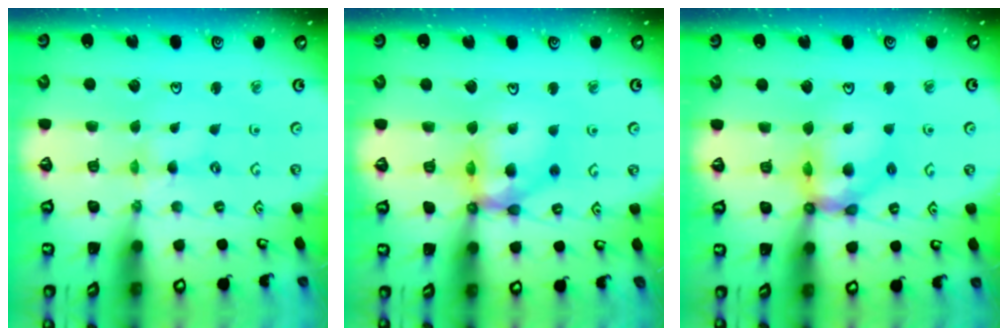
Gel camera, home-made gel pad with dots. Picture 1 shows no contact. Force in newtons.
{"total": 13.6, "press": 13.5, "slide": 2.1}
{"total": 11.1, "press": 10.9, "slide": 1.6}